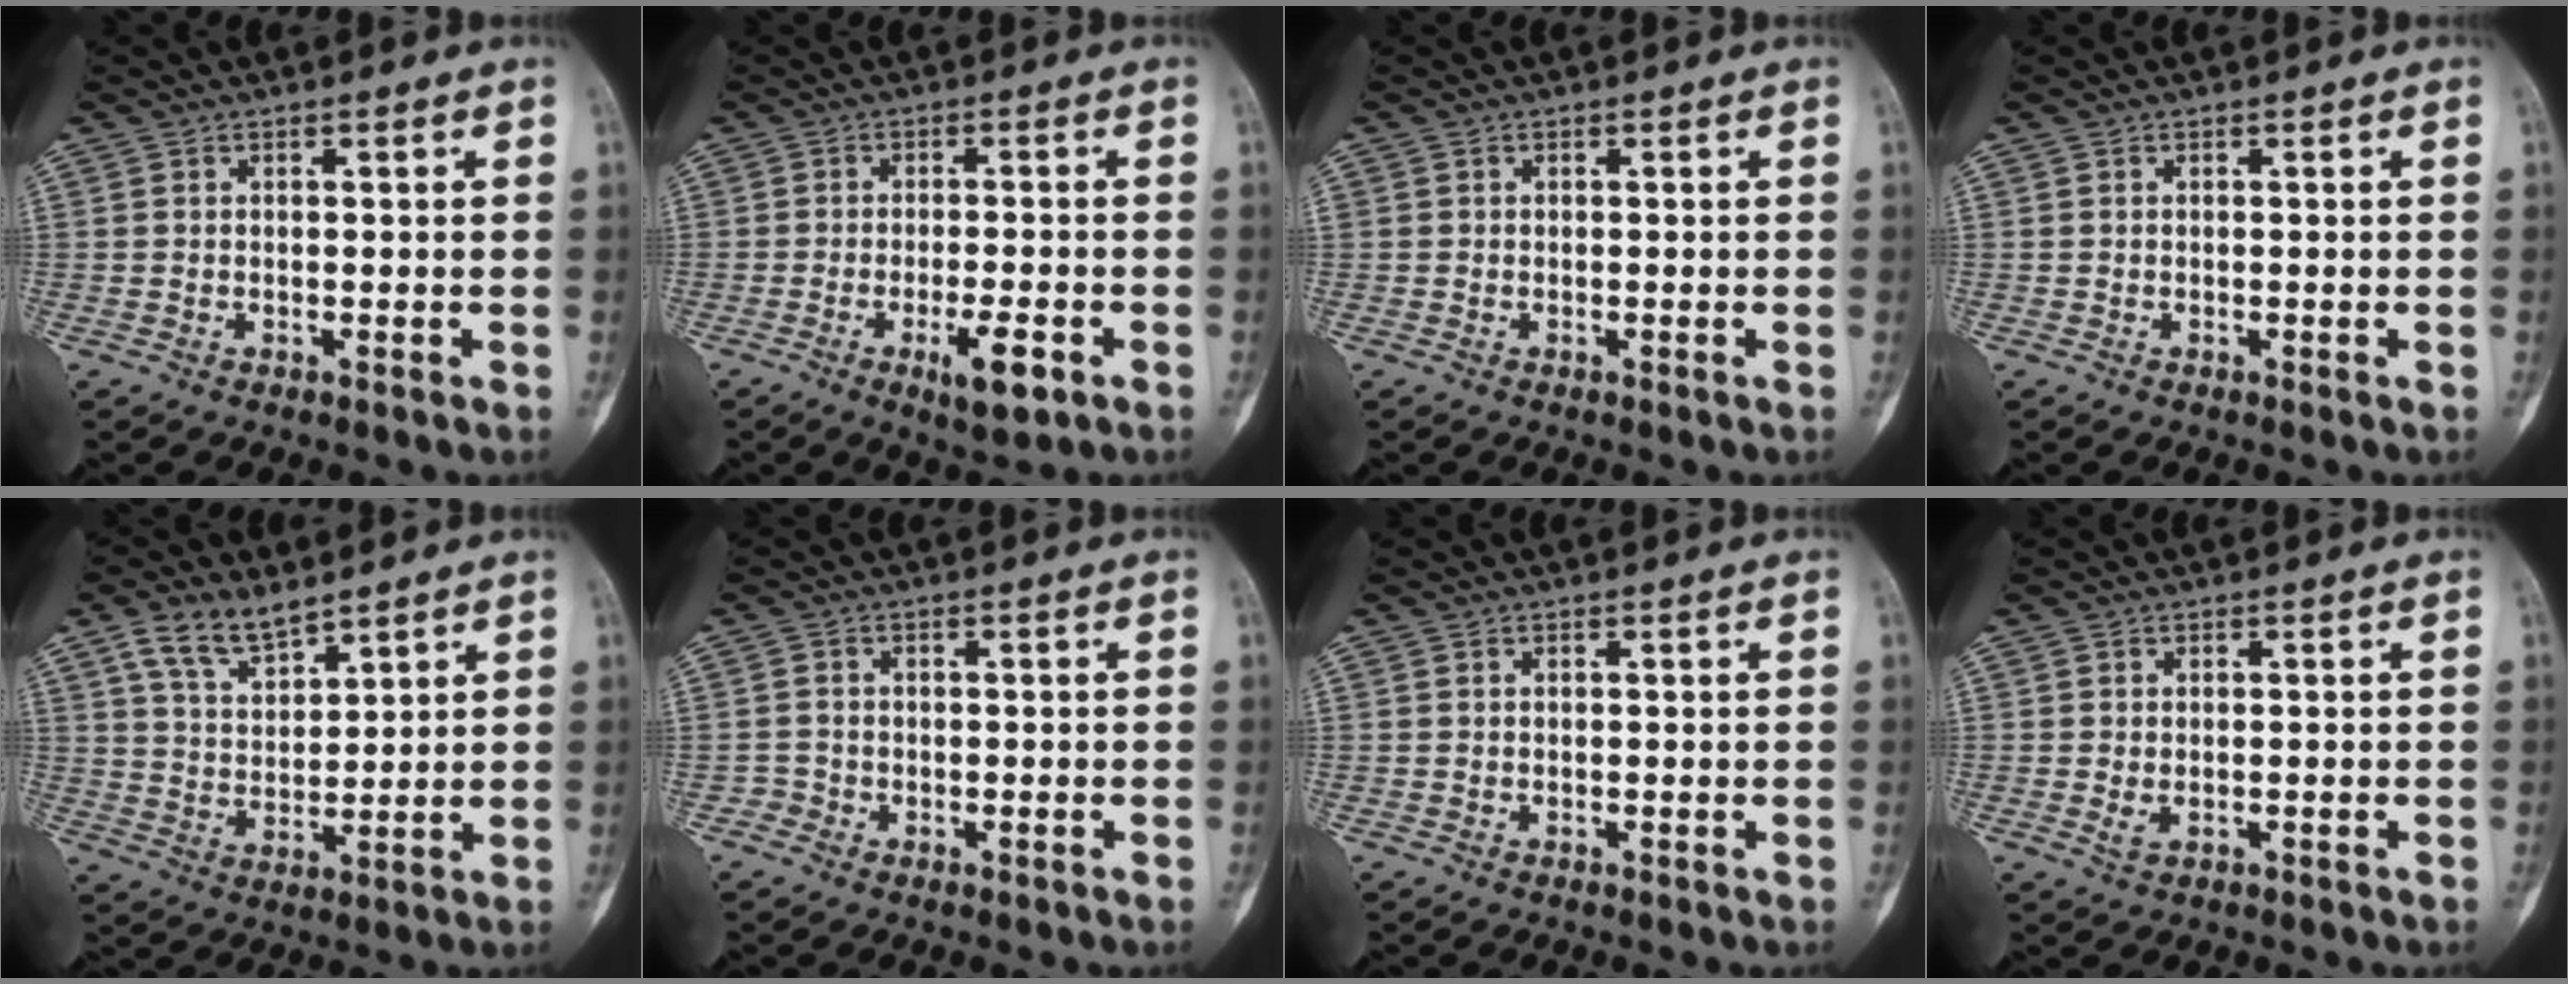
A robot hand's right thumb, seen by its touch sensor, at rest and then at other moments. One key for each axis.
{"total": 6.3, "fx": -2.8, "fy": 1.8, "fz": 5.3, "tx": -0.088, "ty": 0.003, "tz": -0.040}
{"total": 0.0}
{"total": 0.0}
{"total": 8.3, "fx": 5.8, "fy": 3.9, "fz": 4.5, "tx": -0.068, "ty": -0.031, "tz": 0.117}
{"total": 1.6, "fx": -0.9, "fy": 1.3, "fz": -0.2, "tx": 0.011, "ty": 0.007, "tz": -0.024}
{"total": 0.0}
{"total": 1.6, "fx": -0.3, "fy": 0.9, "fz": 1.2, "tx": -0.026, "ty": -0.004, "tz": -0.003}